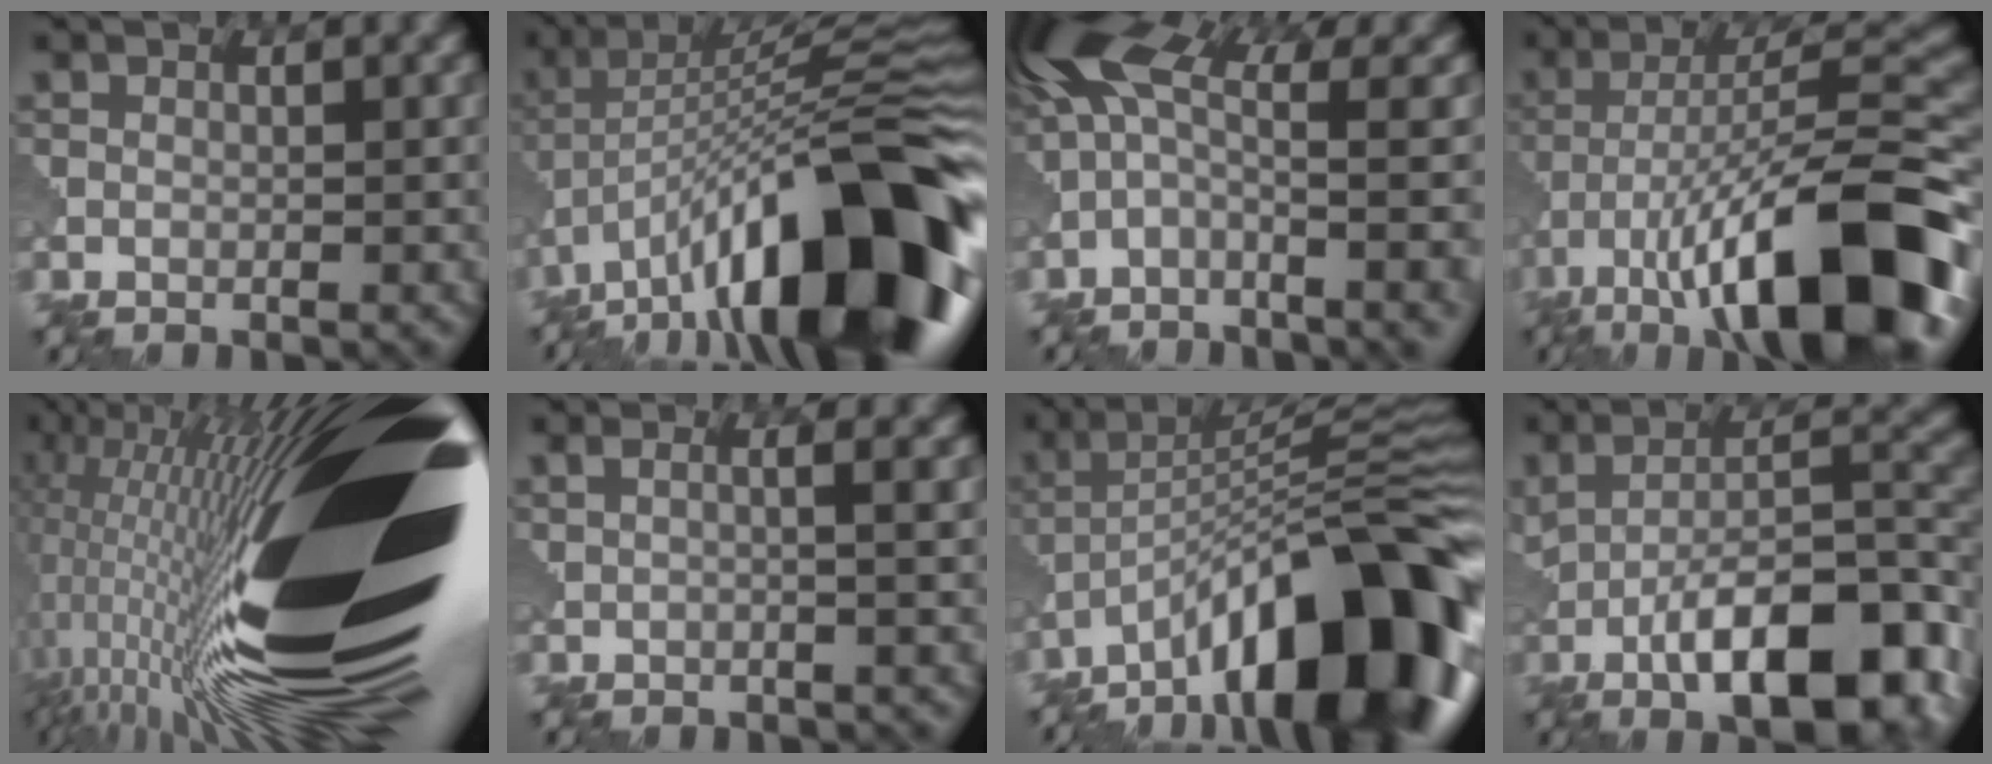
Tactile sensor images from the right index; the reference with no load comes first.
{"total": 17.6, "force": [-8.7, 6.2, 14.0], "torque": [-0.193, 0.033, -0.149]}
{"total": 9.3, "force": [1.2, 2.6, 8.9], "torque": [-0.185, 0.012, 0.039]}
{"total": 15.3, "force": [-7.7, 4.3, 12.5], "torque": [-0.197, 0.014, -0.121]}
{"total": 23.2, "force": [0.7, 6.4, 22.3], "torque": [-0.376, 0.017, 0.010]}
{"total": 2.9, "force": [0.7, 1.1, 2.6], "torque": [-0.022, 0.009, -0.002]}
{"total": 16.0, "force": [-9.2, 4.9, 12.1], "torque": [-0.166, 0.029, -0.150]}
{"total": 12.4, "force": [-5.0, 4.7, 10.3], "torque": [-0.160, 0.003, -0.072]}